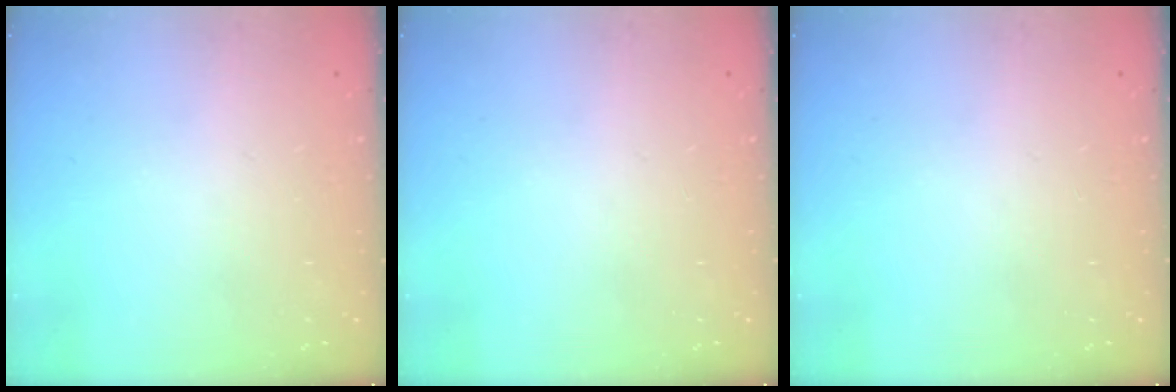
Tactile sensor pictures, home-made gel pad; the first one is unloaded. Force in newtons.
{"total": 0.0}
{"total": 0.0}